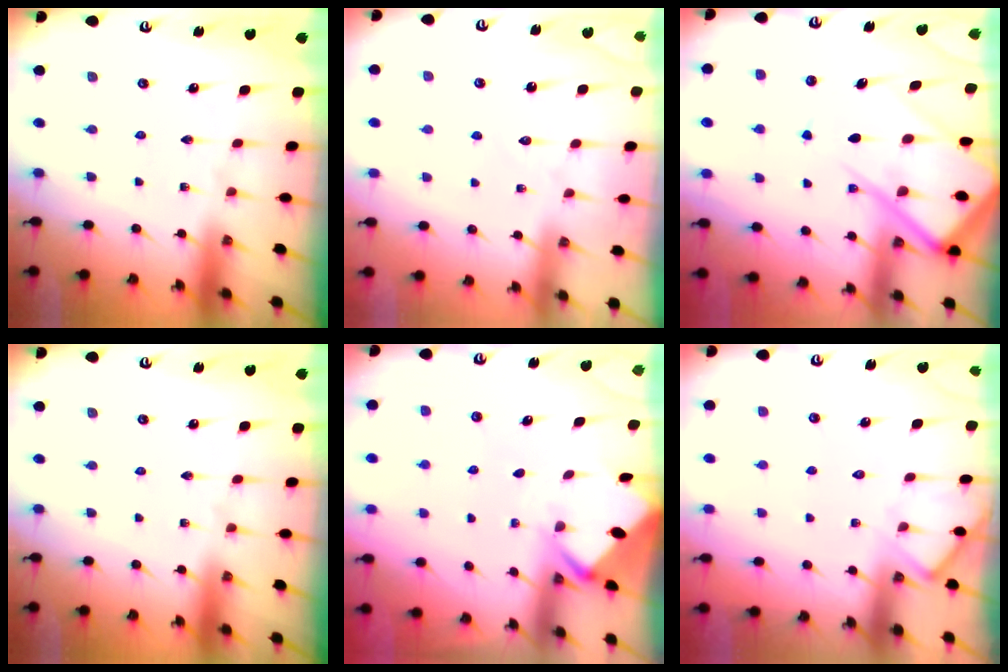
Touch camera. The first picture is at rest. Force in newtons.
{"total": 5.3, "press": 5.2, "slide": 0.5}
{"total": 17.1, "press": 17.0, "slide": 1.8}
{"total": 0.0}
{"total": 2.9, "press": 2.9, "slide": 0.4}
{"total": 5.9, "press": 5.8, "slide": 0.7}